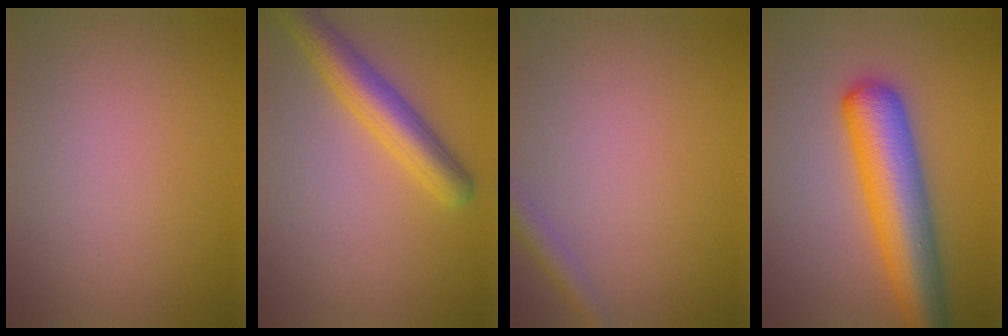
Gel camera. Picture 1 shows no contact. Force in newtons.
{"total": 4.8, "press": 4.8, "slide": 0.2}
{"total": 1.9, "press": 1.9, "slide": 0.1}
{"total": 8.2, "press": 8.1, "slide": 0.3}